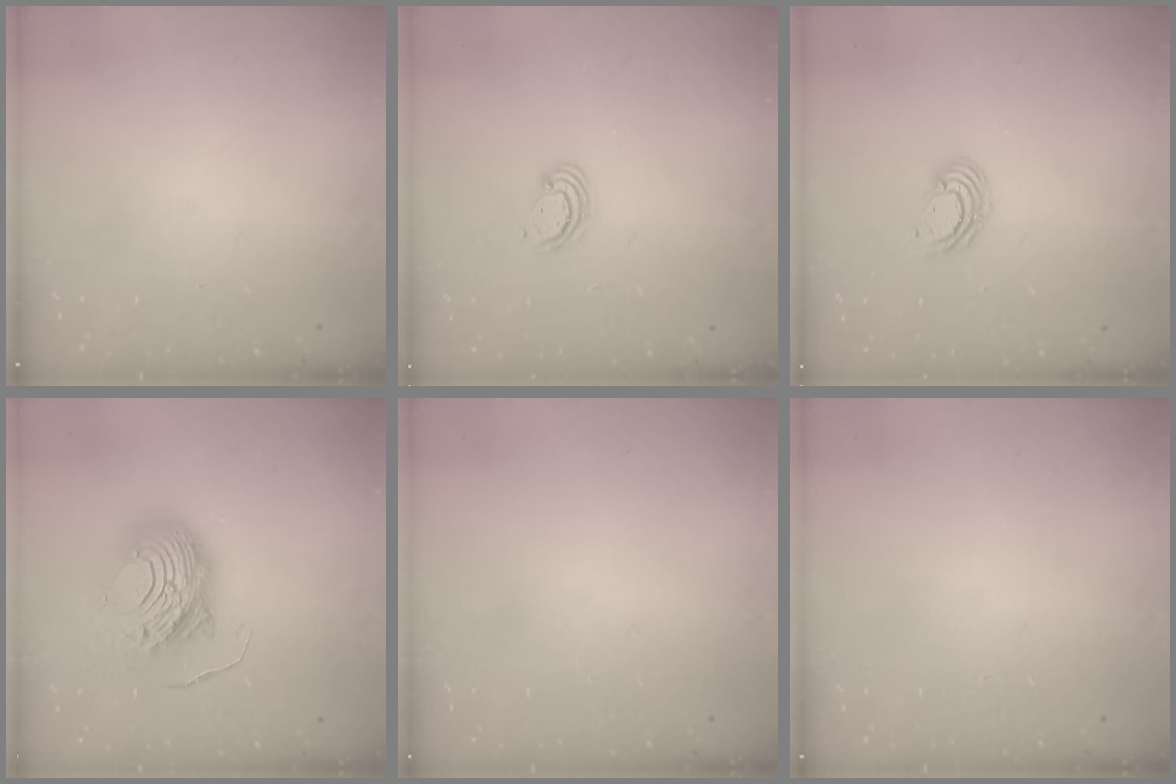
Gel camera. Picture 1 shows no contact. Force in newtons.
{"total": 2.5, "press": 2.5, "slide": 0.2}
{"total": 4.9, "press": 4.8, "slide": 0.2}
{"total": 12.6, "press": 12.6, "slide": 1.3}
{"total": 0.0}
{"total": 0.0}